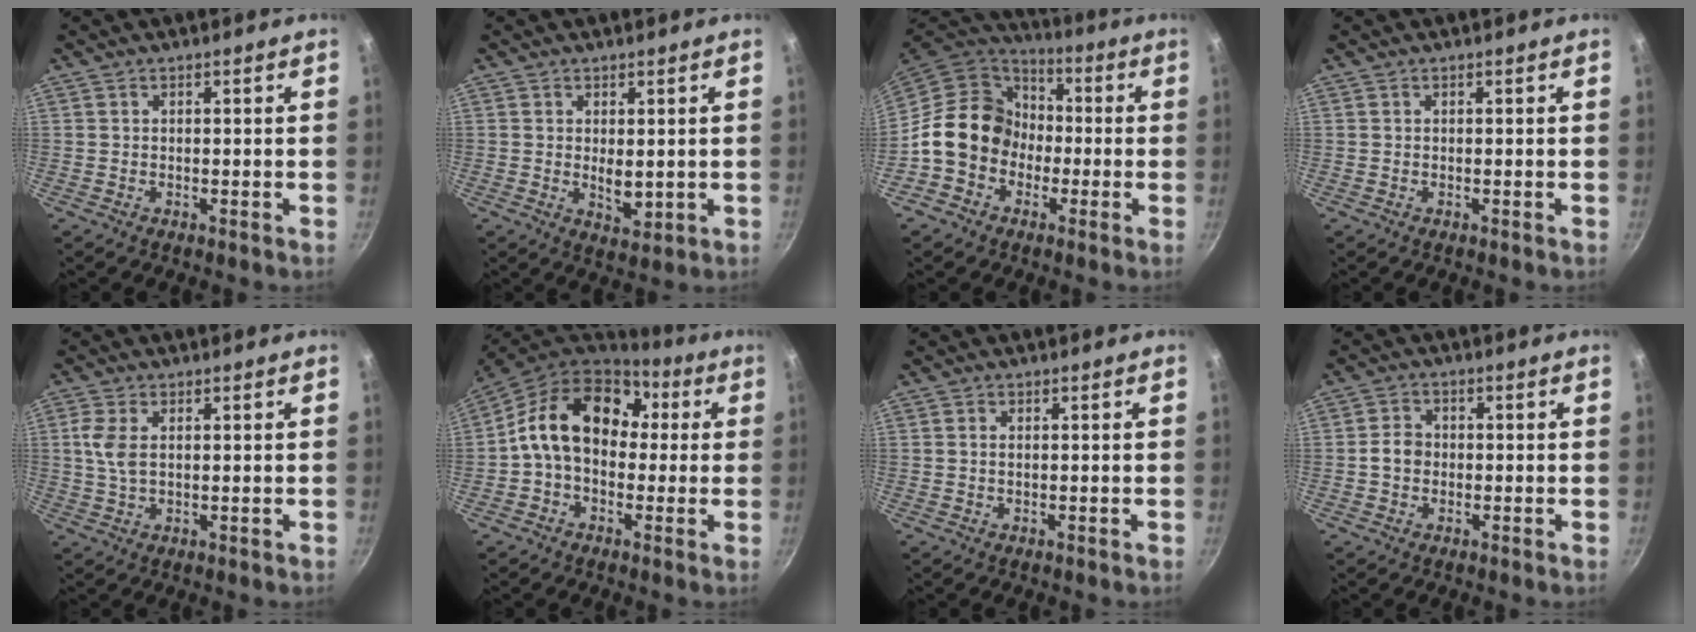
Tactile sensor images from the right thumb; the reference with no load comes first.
{"total": 3.9, "force": [0.4, 2.0, 3.3], "torque": [-0.048, -0.012, 0.011]}
{"total": 15.3, "force": [-2.3, 13.1, 7.6], "torque": [-0.084, 0.048, -0.054]}
{"total": 0.0}
{"total": 4.8, "force": [1.1, 2.6, 3.9], "torque": [-0.087, 0.004, 0.023]}
{"total": 16.8, "force": [2.2, 12.3, 11.3], "torque": [-0.158, 0.034, 0.017]}
{"total": 0.8, "force": [0.2, 0.4, 0.7], "torque": [-0.014, 0.000, 0.002]}
{"total": 3.5, "force": [-0.4, 3.0, 1.9], "torque": [-0.019, 0.013, -0.012]}